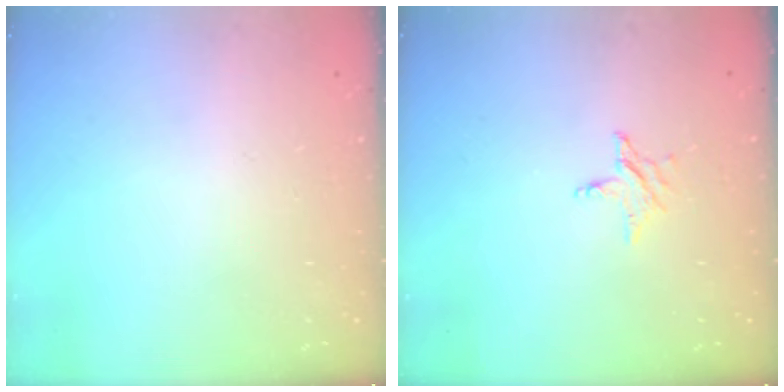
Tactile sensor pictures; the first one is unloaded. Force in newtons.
{"total": 3.0, "press": 3.0, "slide": 0.3}